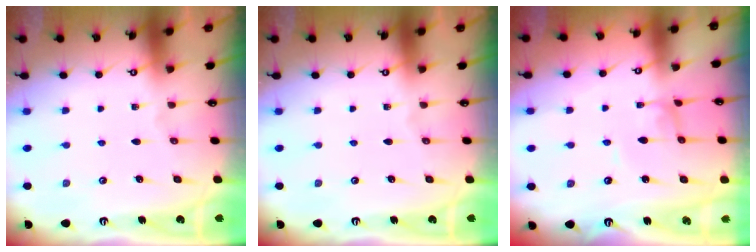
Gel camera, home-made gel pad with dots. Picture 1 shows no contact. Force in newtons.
{"total": 0.0}
{"total": 2.2, "press": 2.2, "slide": 0.1}